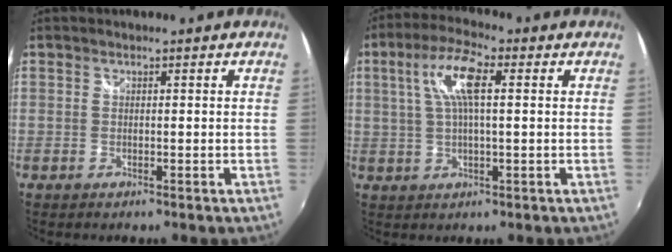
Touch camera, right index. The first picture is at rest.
{"total": 8.6, "force": [2.1, 2.3, 8.0], "torque": [-0.155, 0.015, 0.040]}